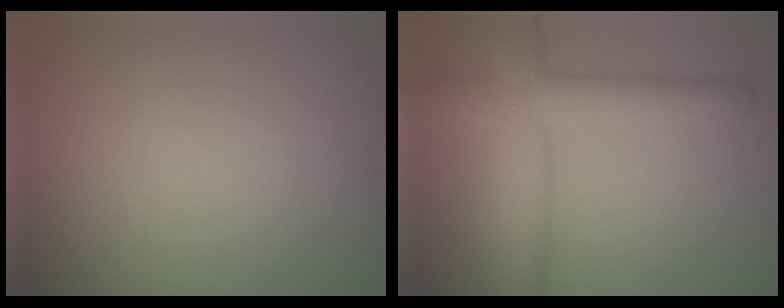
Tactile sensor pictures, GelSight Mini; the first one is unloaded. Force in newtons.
{"total": 7.6, "press": 7.6, "slide": 0.2}